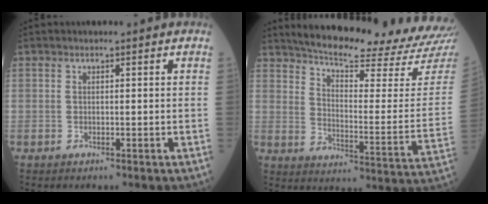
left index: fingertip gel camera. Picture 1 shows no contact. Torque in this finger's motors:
{"motor_torque": [0.91, -1.23, 0.22, 0.05]}